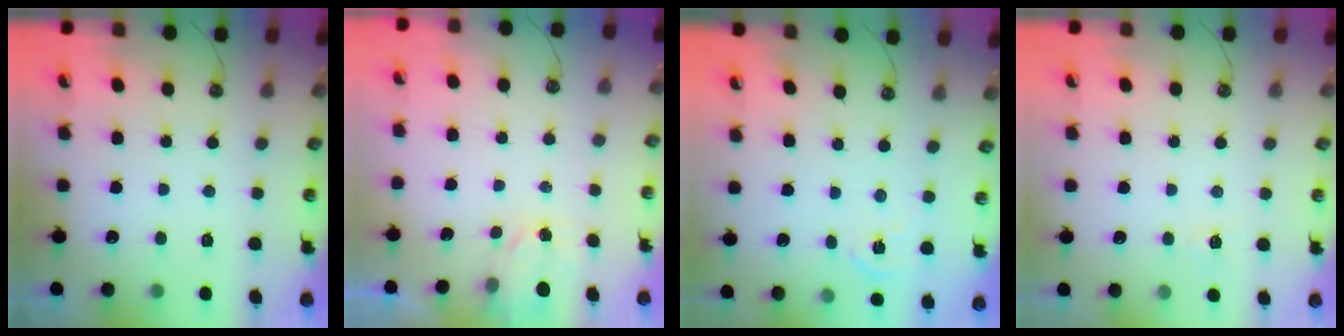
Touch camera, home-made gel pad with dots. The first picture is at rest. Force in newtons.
{"total": 2.1, "press": 2.1, "slide": 0.4}
{"total": 5.1, "press": 5.0, "slide": 0.7}
{"total": 3.9, "press": 3.9, "slide": 0.5}